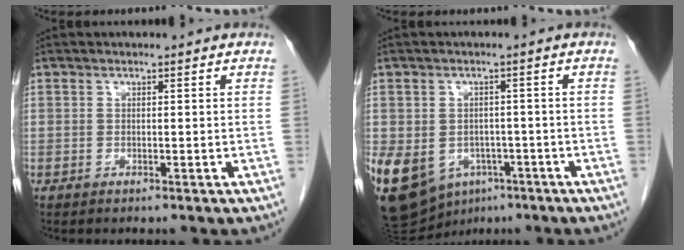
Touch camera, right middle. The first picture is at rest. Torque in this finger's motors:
{"motor_torque": [0.75, 0.20, 1.05, 0.21]}